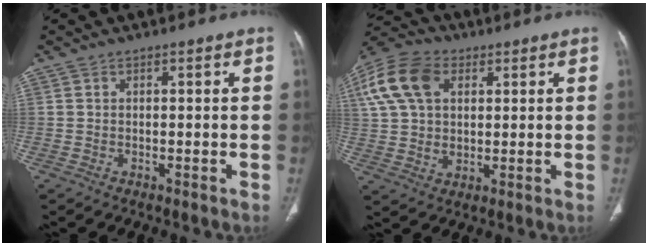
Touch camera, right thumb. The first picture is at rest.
{"total": 17.6, "force": [6.2, 11.9, 11.4], "torque": [-0.244, 0.013, 0.114]}